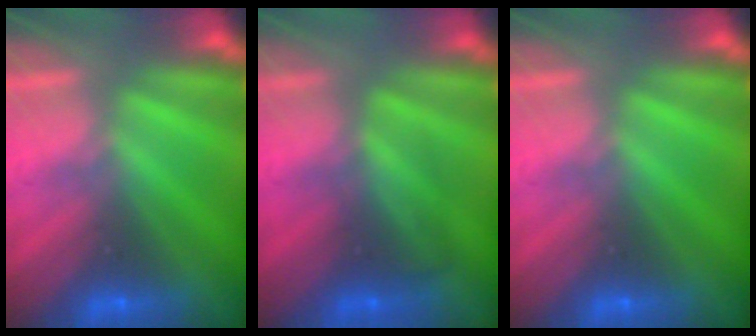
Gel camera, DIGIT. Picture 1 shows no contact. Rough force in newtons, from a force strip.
{"total": 2.4}
{"total": 0.0}